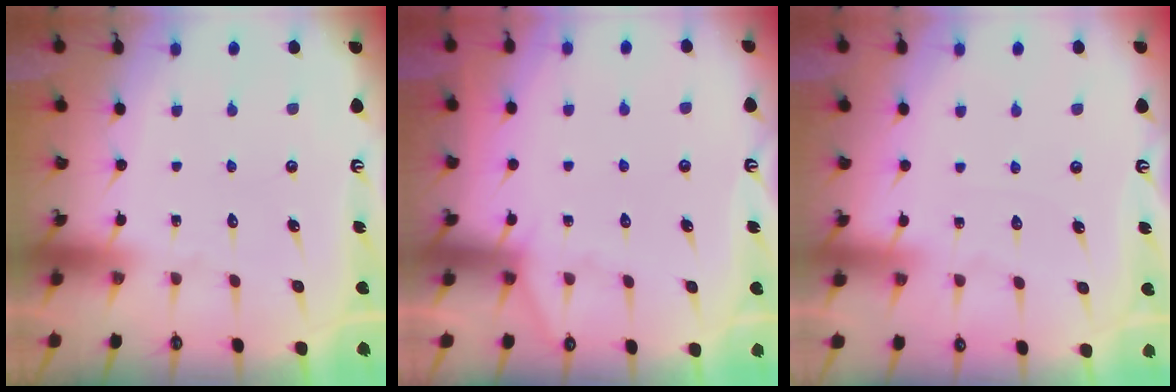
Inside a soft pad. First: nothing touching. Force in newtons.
{"total": 3.7, "press": 3.7, "slide": 0.5}
{"total": 1.6, "press": 1.5, "slide": 0.3}